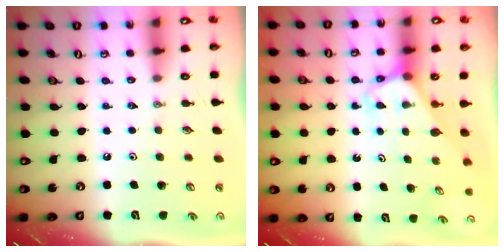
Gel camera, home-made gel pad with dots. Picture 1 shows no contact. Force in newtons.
{"total": 3.2, "press": 3.2, "slide": 0.2}